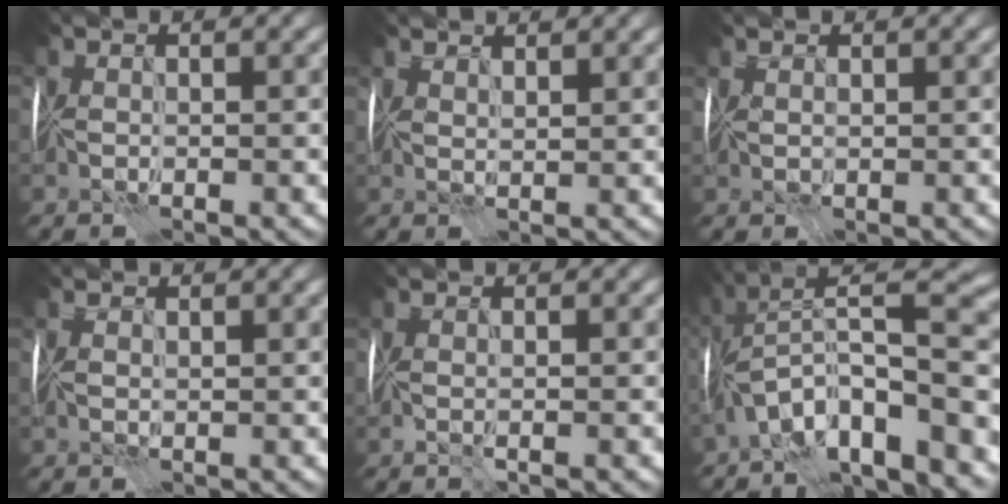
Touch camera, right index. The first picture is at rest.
{"total": 2.9, "force": [2.6, 0.7, 1.0], "torque": [-0.023, 0.004, 0.045]}
{"total": 1.6, "force": [1.3, 0.8, 0.7], "torque": [-0.019, 0.007, 0.021]}
{"total": 1.4, "force": [1.1, 0.7, 0.5], "torque": [-0.013, 0.007, 0.018]}
{"total": 0.9, "force": [0.4, -0.1, 0.8], "torque": [-0.013, 0.001, 0.007]}
{"total": 11.2, "force": [-4.7, 3.1, 9.6], "torque": [-0.142, 0.025, -0.083]}